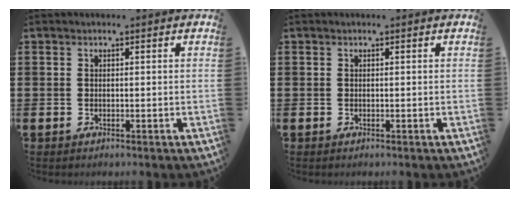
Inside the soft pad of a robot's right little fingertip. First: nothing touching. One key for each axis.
{"total": 0.0}